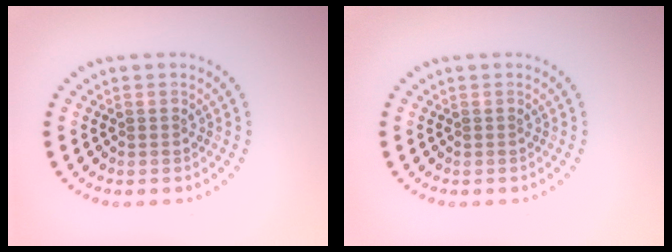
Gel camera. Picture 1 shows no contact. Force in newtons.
{"total": 0.0}